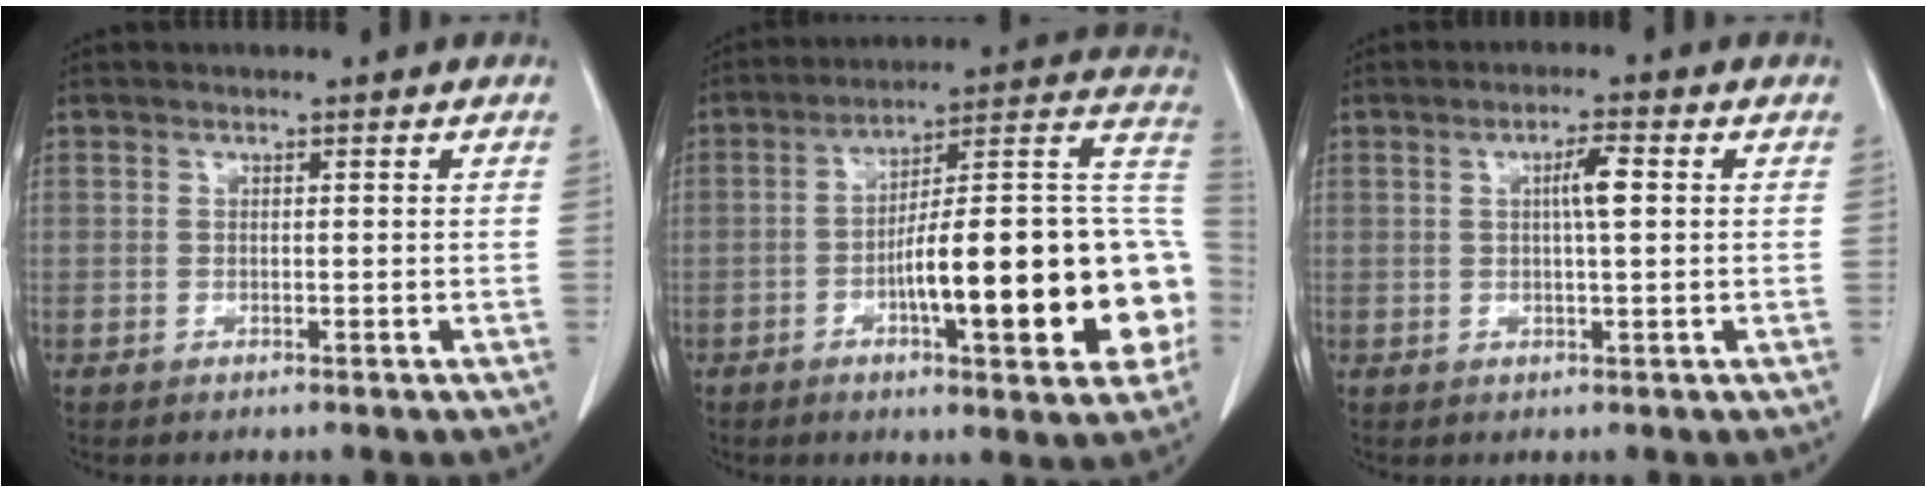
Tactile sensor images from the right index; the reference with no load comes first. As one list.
[{"total": 23.9, "force": [-5.5, 4.3, 22.9], "torque": [-0.253, 0.031, -0.069]}, {"total": 3.5, "force": [0.6, 0.2, 3.5], "torque": [-0.060, 0.003, 0.009]}]